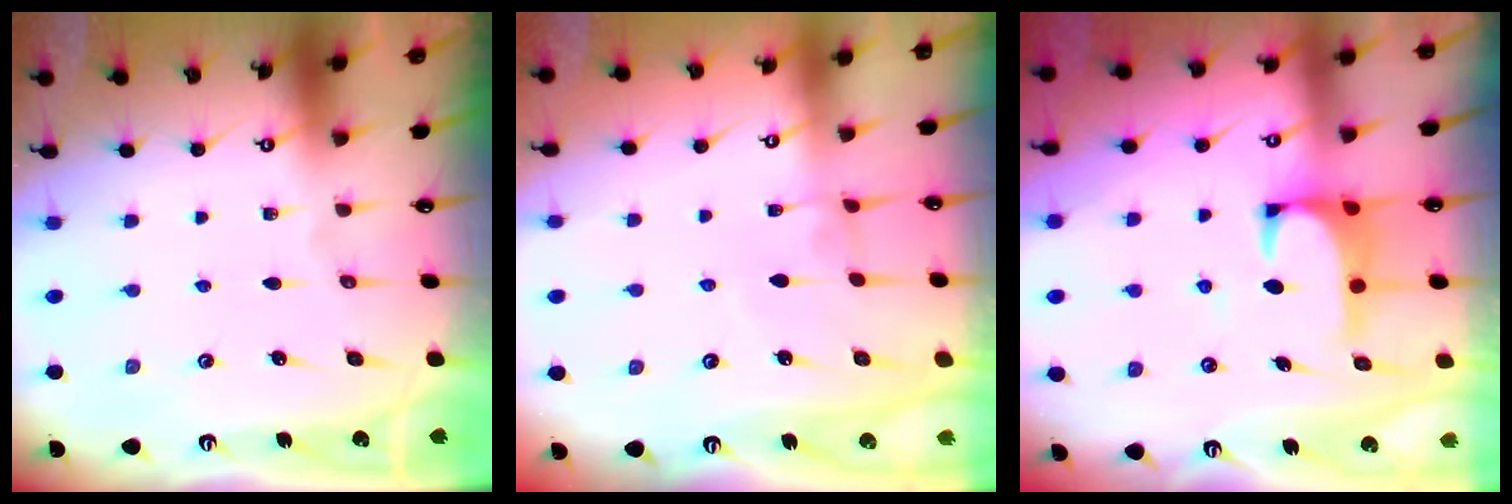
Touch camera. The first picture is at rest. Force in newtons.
{"total": 1.7, "press": 1.7, "slide": 0.3}
{"total": 2.7, "press": 2.5, "slide": 0.8}